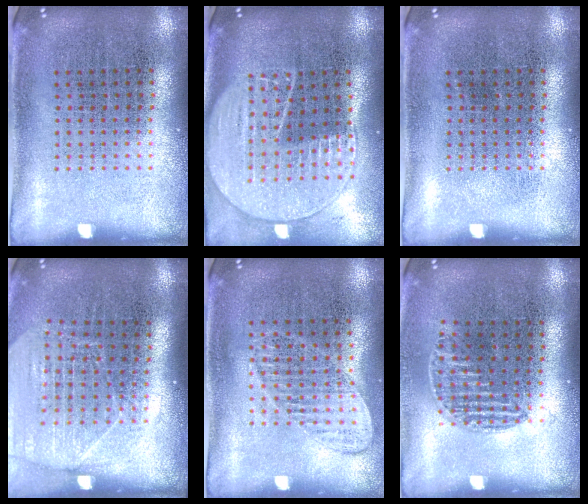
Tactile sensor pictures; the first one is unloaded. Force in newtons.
{"total": 1.9, "press": 1.8, "slide": 0.8}
{"total": 0.0}
{"total": 1.7, "press": 1.5, "slide": 0.8}
{"total": 1.0, "press": 1.0, "slide": 0.2}
{"total": 1.0, "press": 0.8, "slide": 0.6}